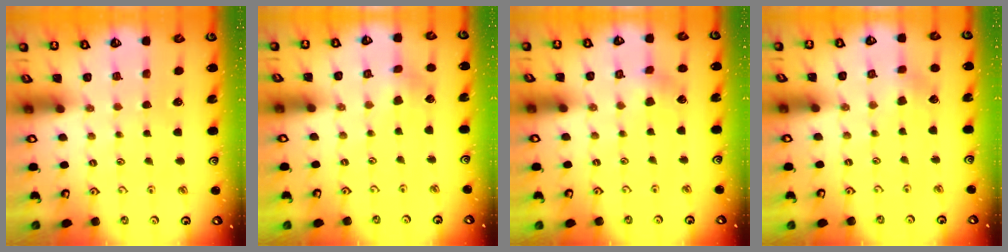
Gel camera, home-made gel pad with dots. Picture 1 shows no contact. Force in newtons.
{"total": 2.5, "press": 2.5, "slide": 0.3}
{"total": 3.6, "press": 3.5, "slide": 0.5}
{"total": 3.4, "press": 3.4, "slide": 0.4}